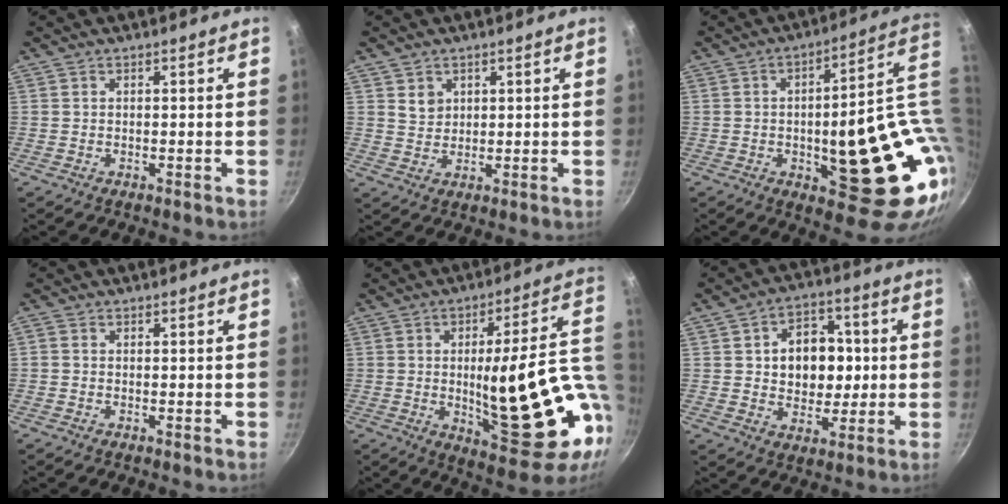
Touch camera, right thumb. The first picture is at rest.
{"total": 3.0, "force": [1.4, 2.5, 1.1], "torque": [-0.006, -0.002, 0.028]}
{"total": 24.4, "force": [1.2, 9.1, 22.6], "torque": [-0.254, -0.007, 0.034]}
{"total": 0.7, "force": [-0.1, 0.4, 0.5], "torque": [-0.015, 0.003, -0.005]}
{"total": 24.9, "force": [-2.5, 8.0, 23.4], "torque": [-0.301, 0.002, -0.013]}
{"total": 12.8, "force": [1.2, 9.7, 8.2], "torque": [-0.077, 0.008, 0.017]}